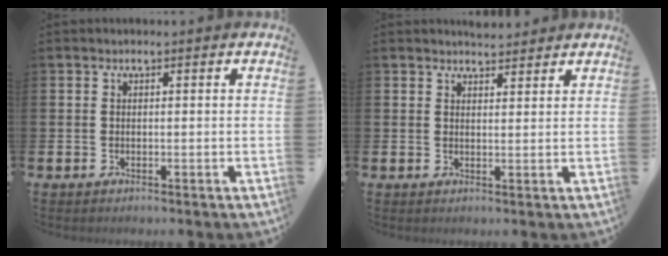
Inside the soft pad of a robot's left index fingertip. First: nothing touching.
{"total": 2.8, "force": [2.8, 0.5, -0.3], "torque": [0.010, -0.016, 0.049]}